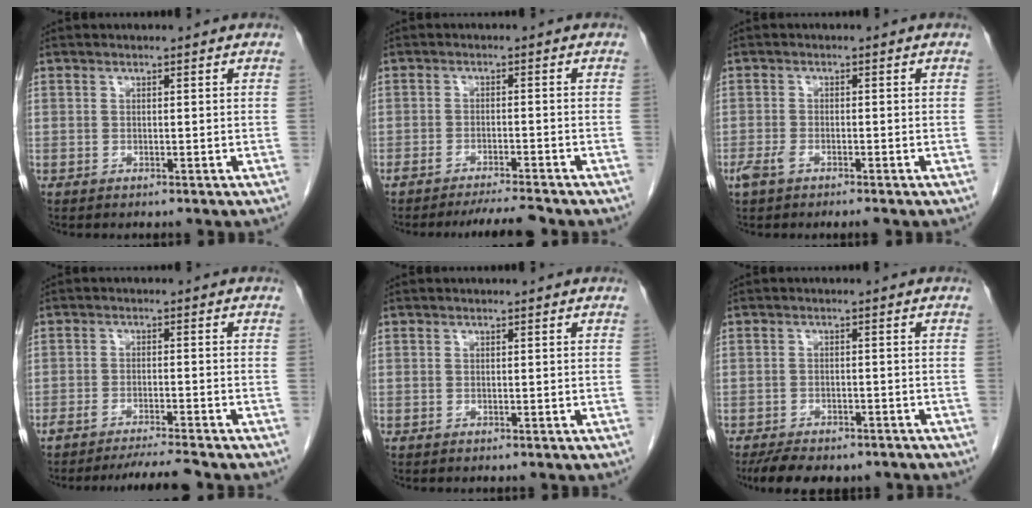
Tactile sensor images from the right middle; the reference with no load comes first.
{"total": 5.0, "force": [-4.6, -0.5, 1.7], "torque": [-0.022, -0.012, -0.075]}
{"total": 2.7, "force": [-1.8, 0.7, 1.9], "torque": [-0.043, -0.004, -0.035]}
{"total": 5.3, "force": [-4.9, -1.0, 1.7], "torque": [-0.021, -0.012, -0.080]}
{"total": 0.0}
{"total": 9.4, "force": [-7.6, 3.7, 4.3], "torque": [-0.062, 0.000, -0.104]}